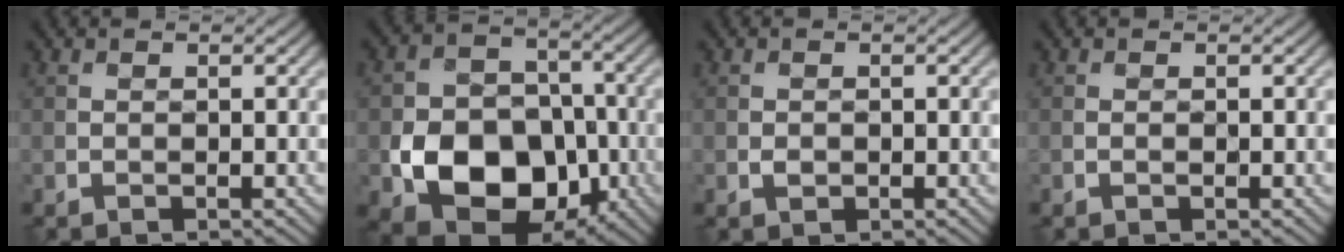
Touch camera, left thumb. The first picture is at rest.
{"total": 12.5, "force": [-3.9, 9.1, 7.7], "torque": [-0.146, -0.020, -0.077]}
{"total": 0.8, "force": [-0.2, 0.6, 0.5], "torque": [-0.009, -0.001, -0.005]}
{"total": 0.0}